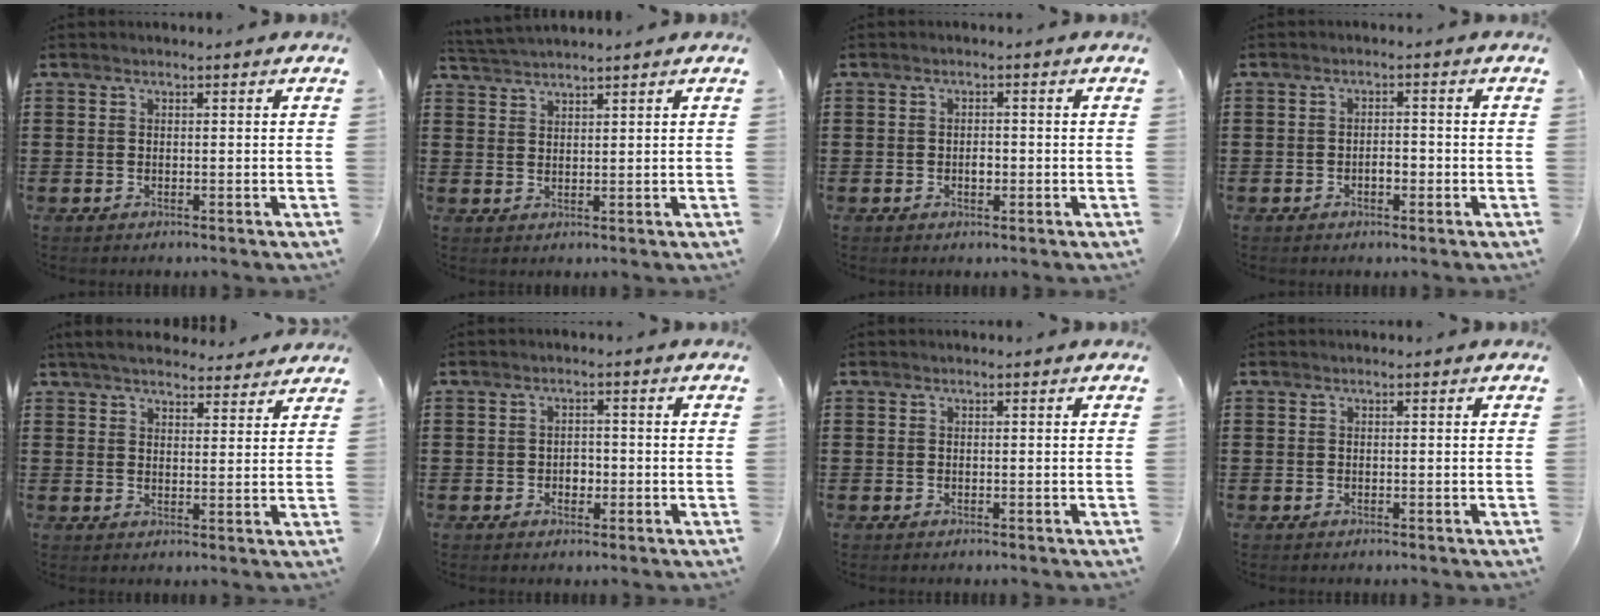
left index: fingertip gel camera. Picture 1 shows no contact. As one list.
[{"total": 2.3, "force": [2.3, -0.2, 0.0], "torque": [-0.007, -0.001, 0.045]}, {"total": 1.4, "force": [-0.2, 0.8, 1.2], "torque": [-0.023, 0.002, -0.004]}, {"total": 2.0, "force": [-0.7, 0.9, 1.6], "torque": [-0.034, 0.004, -0.015]}, {"total": 4.9, "force": [4.6, 0.8, 1.3], "torque": [-0.042, -0.015, 0.084]}, {"total": 1.8, "force": [-0.4, 1.3, 1.1], "torque": [-0.024, 0.004, -0.011]}, {"total": 0.0}, {"total": 0.0}]